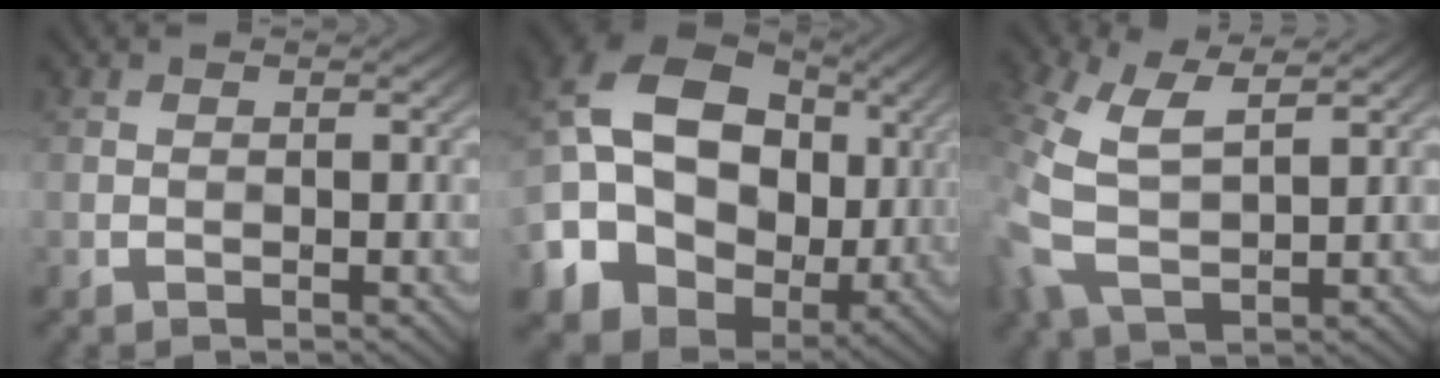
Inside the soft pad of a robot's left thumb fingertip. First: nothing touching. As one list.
[{"total": 17.0, "force": [-0.1, 13.3, 10.6], "torque": [-0.221, -0.017, 0.008]}, {"total": 8.7, "force": [1.9, 4.6, 7.1], "torque": [-0.193, -0.002, 0.029]}]